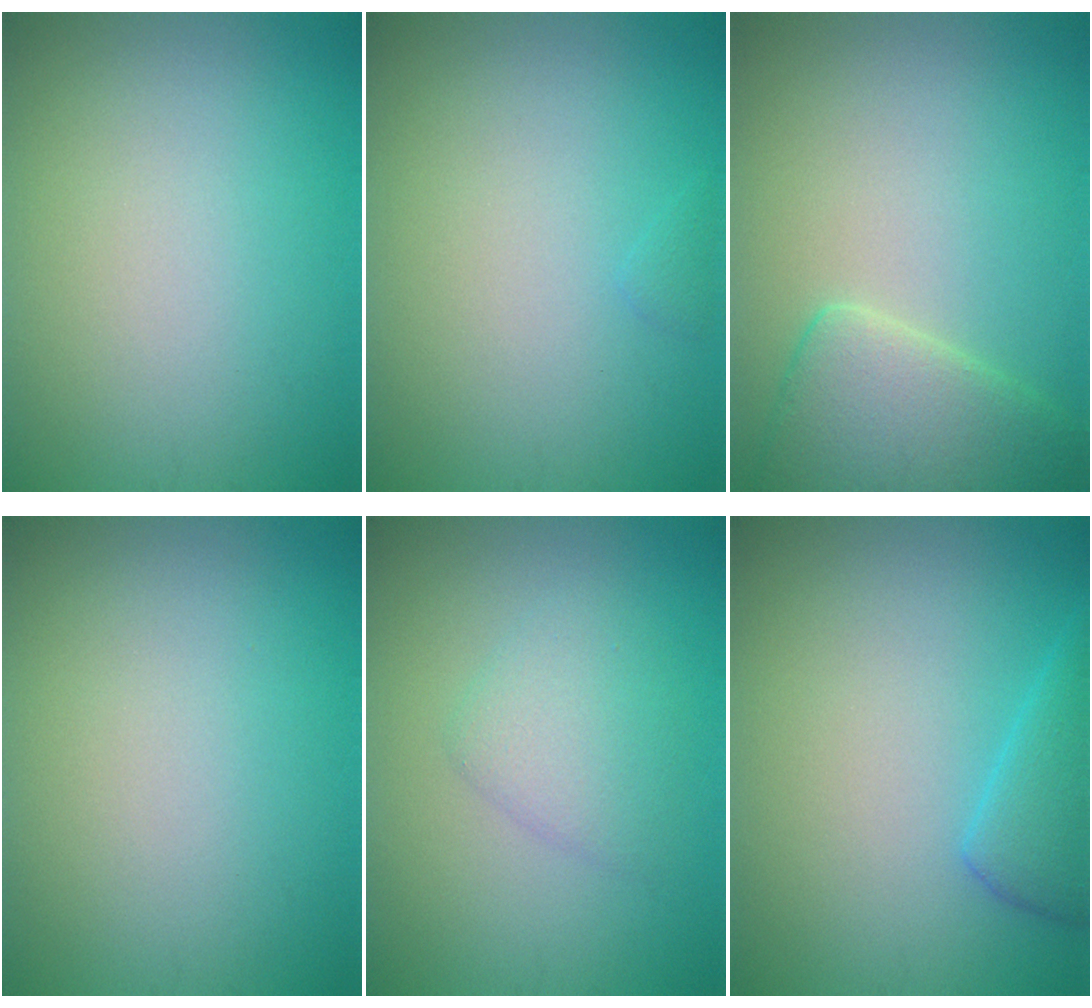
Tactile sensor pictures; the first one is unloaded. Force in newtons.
{"total": 0.5, "press": 0.5, "slide": 0.0}
{"total": 5.3, "press": 5.3, "slide": 0.4}
{"total": 0.0}
{"total": 2.6, "press": 2.6, "slide": 0.2}
{"total": 3.0, "press": 3.0, "slide": 0.3}